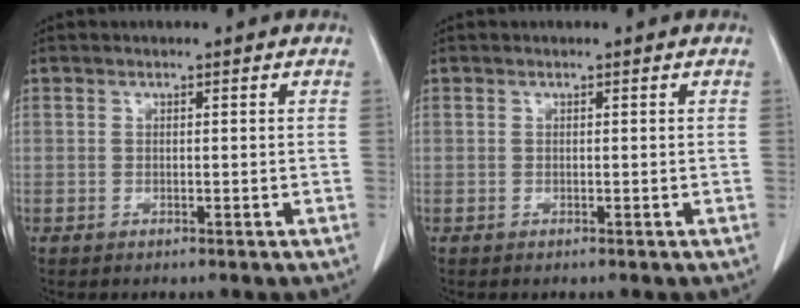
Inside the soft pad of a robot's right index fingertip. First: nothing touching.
{"total": 0.0}